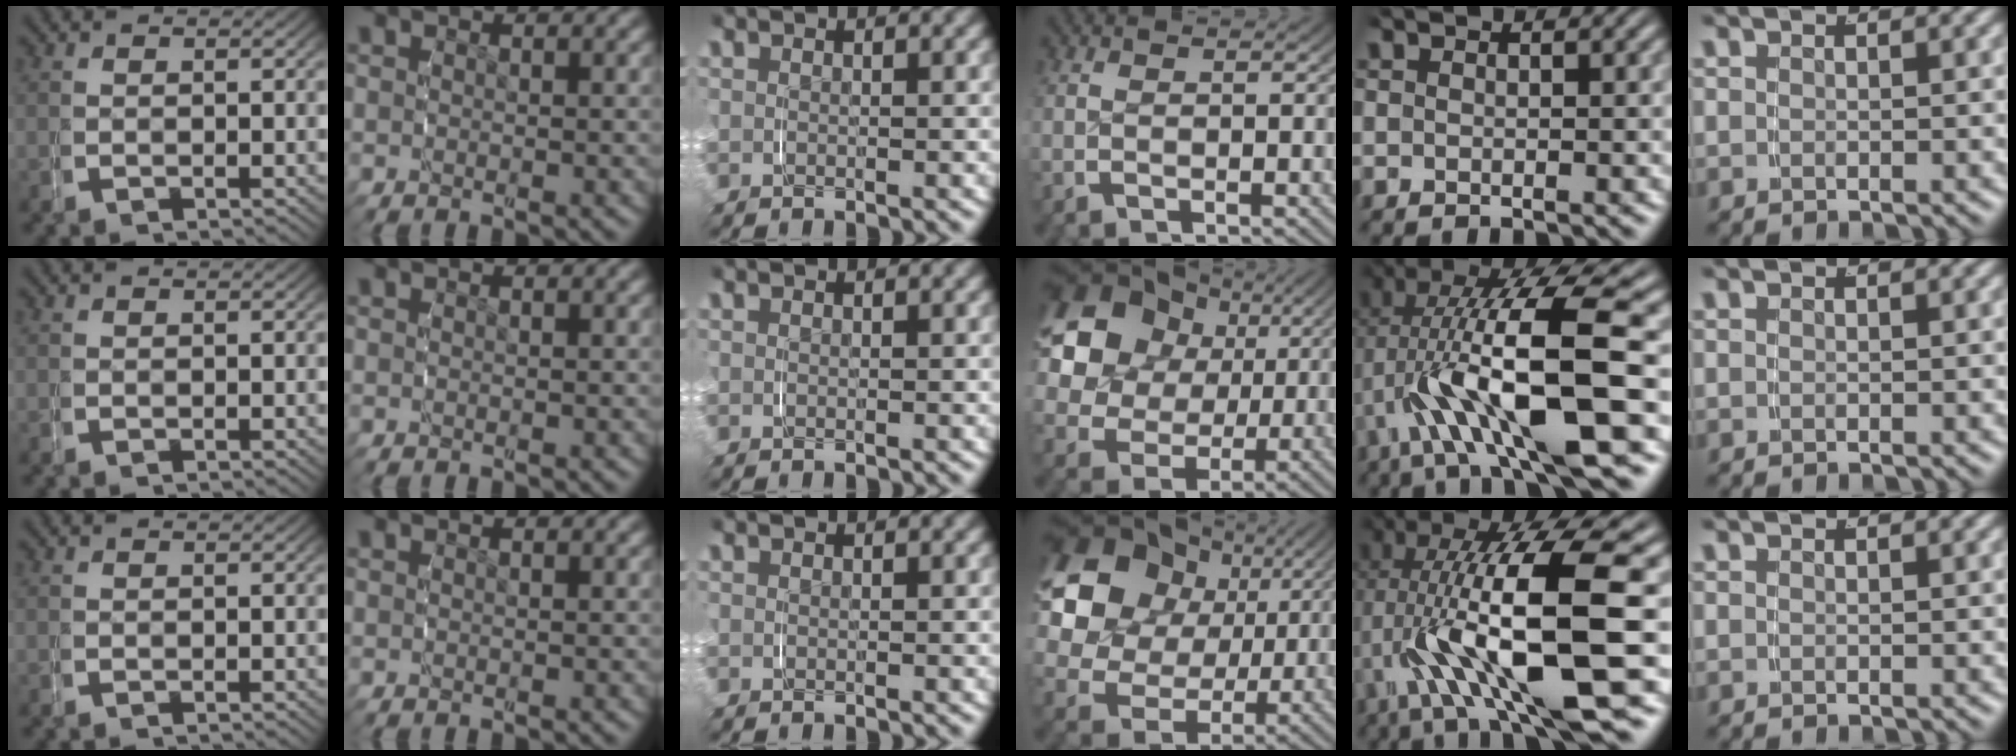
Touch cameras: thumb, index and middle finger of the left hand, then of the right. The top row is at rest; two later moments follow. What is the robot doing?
{"motion": "grasp_and_lifting", "object": "key"}